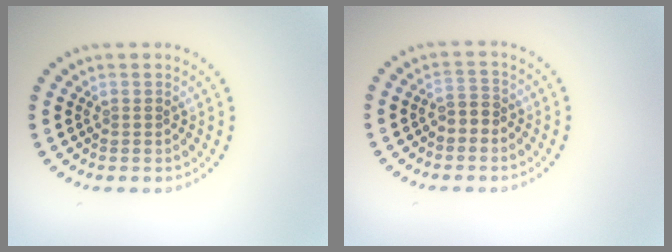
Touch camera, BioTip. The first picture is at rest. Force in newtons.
{"total": 1.6, "press": 1.5, "slide": 0.6}